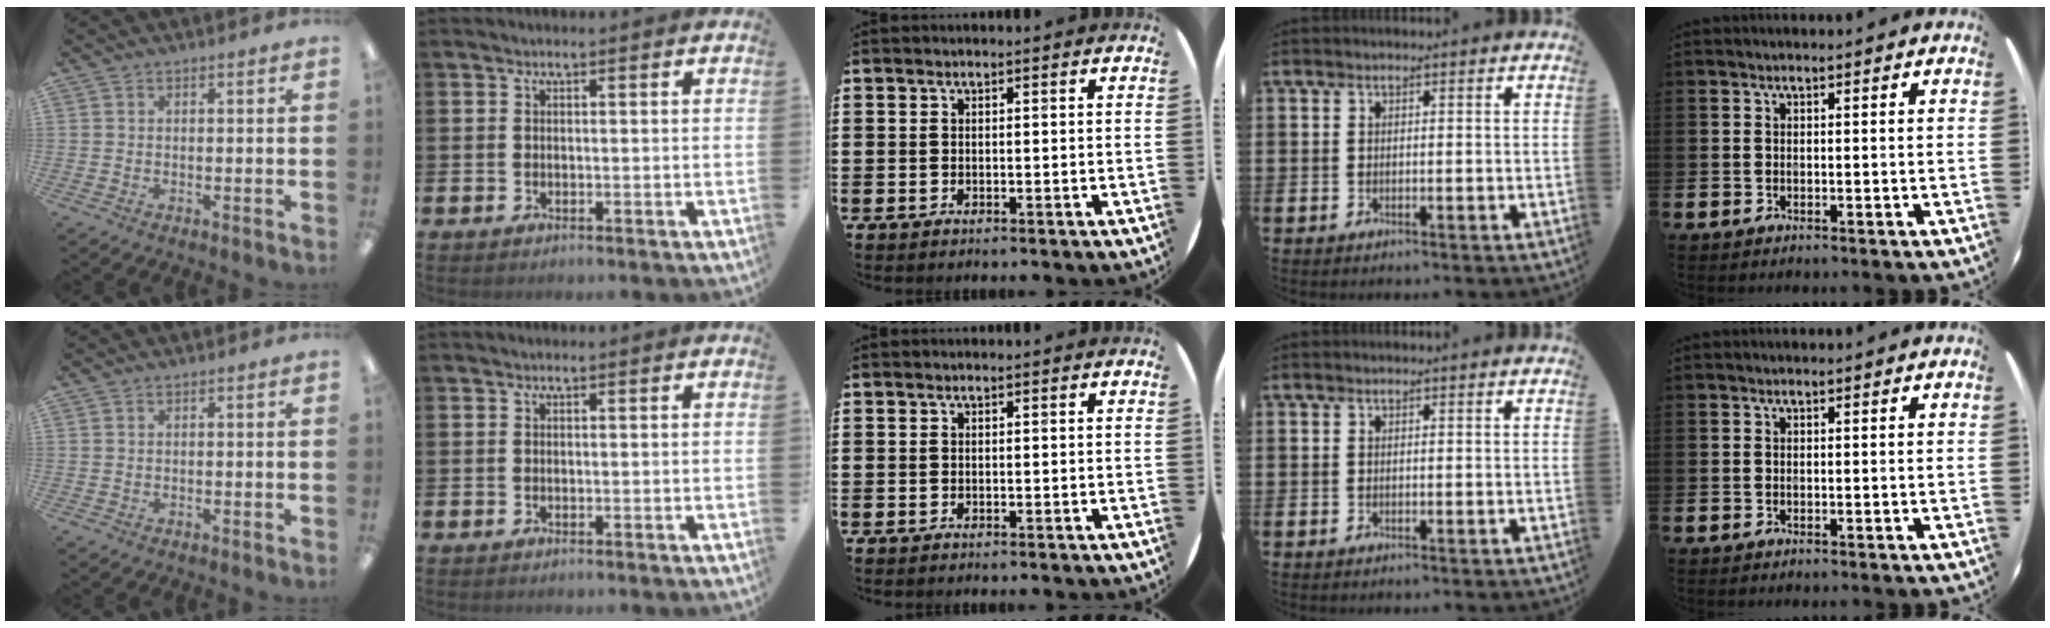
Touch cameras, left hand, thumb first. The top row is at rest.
{}